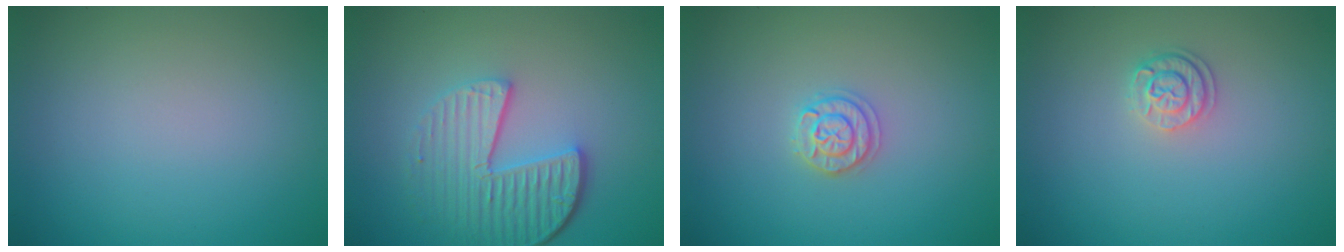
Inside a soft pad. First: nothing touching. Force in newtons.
{"total": 5.4, "press": 4.1, "slide": 3.5}
{"total": 1.7, "press": 1.7, "slide": 0.2}
{"total": 1.9, "press": 1.7, "slide": 0.9}